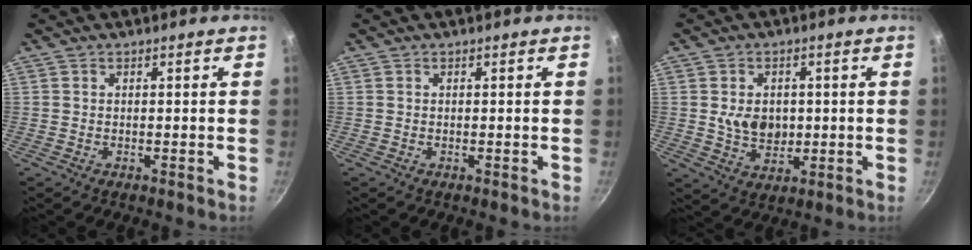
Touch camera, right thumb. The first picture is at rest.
{"total": 0.0}
{"total": 7.2, "force": [0.4, 5.5, 4.6], "torque": [-0.057, -0.011, 0.011]}